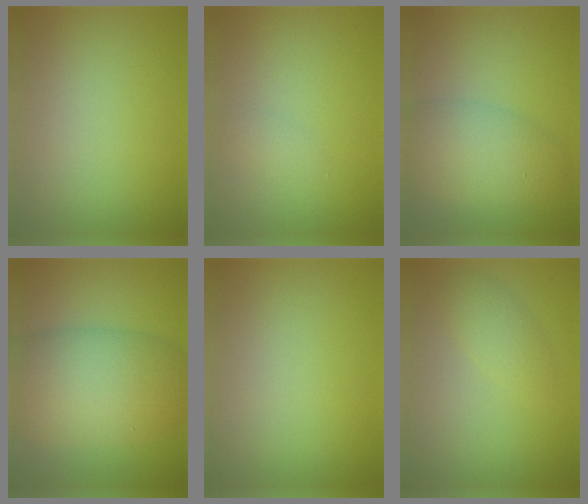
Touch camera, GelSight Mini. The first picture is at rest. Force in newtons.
{"total": 0.8, "press": 0.8, "slide": 0.0}
{"total": 5.3, "press": 5.2, "slide": 0.2}
{"total": 9.6, "press": 9.6, "slide": 0.3}
{"total": 0.0}
{"total": 1.7, "press": 1.7, "slide": 0.1}